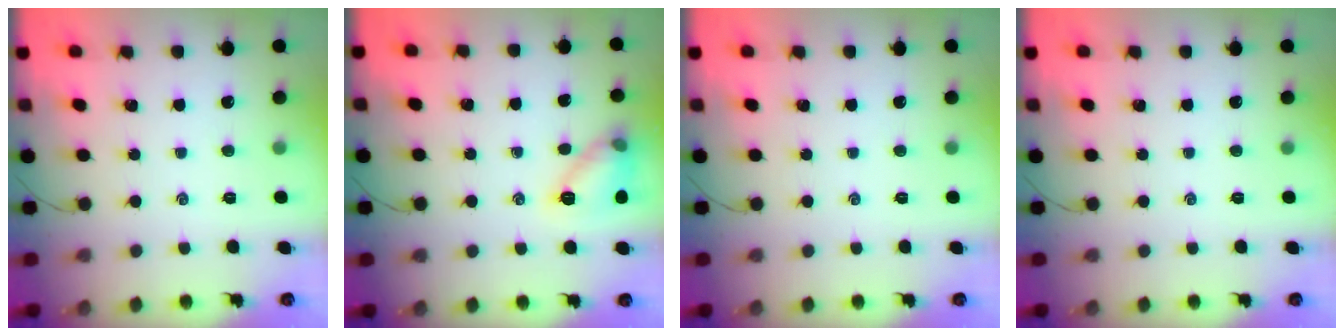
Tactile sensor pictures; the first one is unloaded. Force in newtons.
{"total": 11.3, "press": 11.2, "slide": 1.1}
{"total": 0.0}
{"total": 0.0}